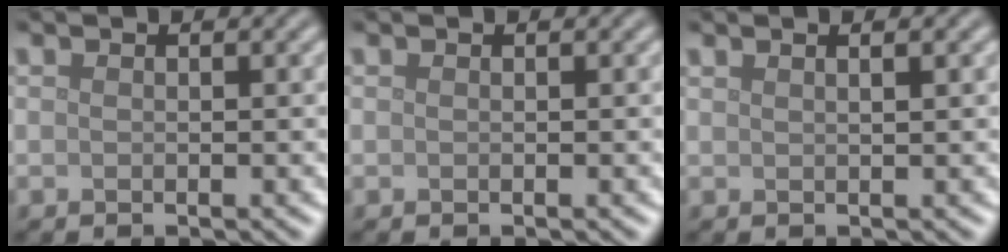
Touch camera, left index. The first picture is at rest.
{"total": 0.0}
{"total": 1.7, "force": [1.0, 0.6, 1.2], "torque": [-0.005, -0.001, 0.002]}